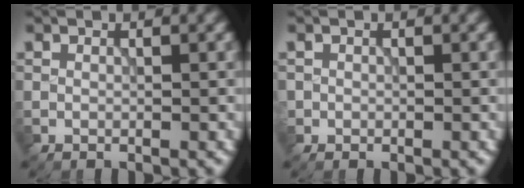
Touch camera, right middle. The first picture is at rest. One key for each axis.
{"total": 0.6, "fx": -0.2, "fy": 0.6, "fz": -0.1, "tx": 0.006, "ty": -0.004, "tz": -0.005}